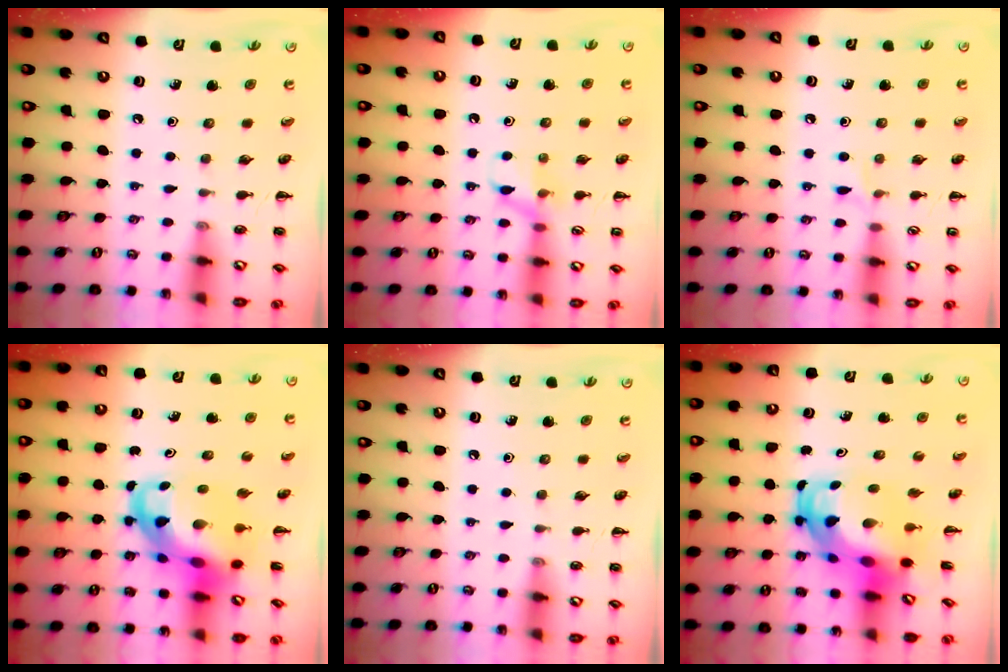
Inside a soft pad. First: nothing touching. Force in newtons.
{"total": 8.2, "press": 8.1, "slide": 1.7}
{"total": 4.3, "press": 4.1, "slide": 1.5}
{"total": 8.9, "press": 8.5, "slide": 2.3}
{"total": 0.0}
{"total": 7.9, "press": 7.5, "slide": 2.4}